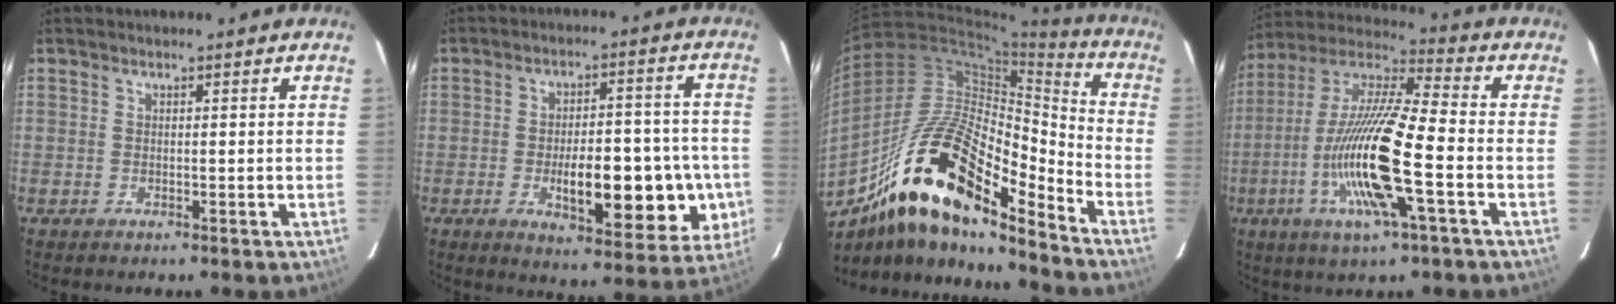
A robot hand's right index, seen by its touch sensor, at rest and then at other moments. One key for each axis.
{"total": 16.2, "fx": -4.1, "fy": 5.3, "fz": 14.7, "tx": -0.162, "ty": 0.020, "tz": -0.042}
{"total": 21.2, "fx": -13.0, "fy": 6.0, "fz": 15.7, "tx": -0.299, "ty": 0.018, "tz": -0.223}
{"total": 17.9, "fx": -4.8, "fy": 1.4, "fz": 17.2, "tx": -0.350, "ty": -0.010, "tz": -0.092}